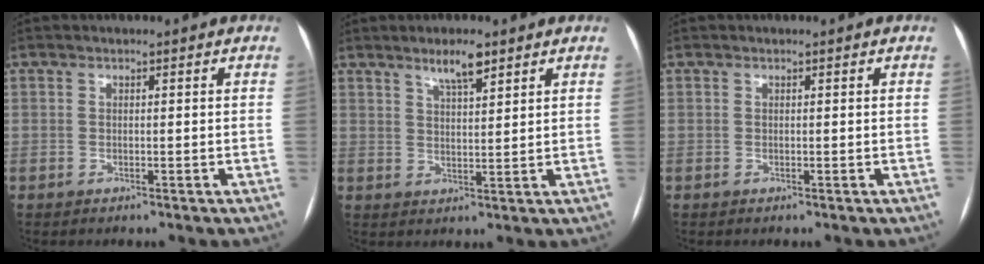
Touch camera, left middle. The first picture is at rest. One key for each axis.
{"total": 4.3, "fx": 3.1, "fy": 0.7, "fz": 2.9, "tx": -0.054, "ty": 0.001, "tz": 0.054}
{"total": 2.0, "fx": -0.7, "fy": -1.4, "fz": -1.2, "tx": 0.028, "ty": -0.010, "tz": -0.011}